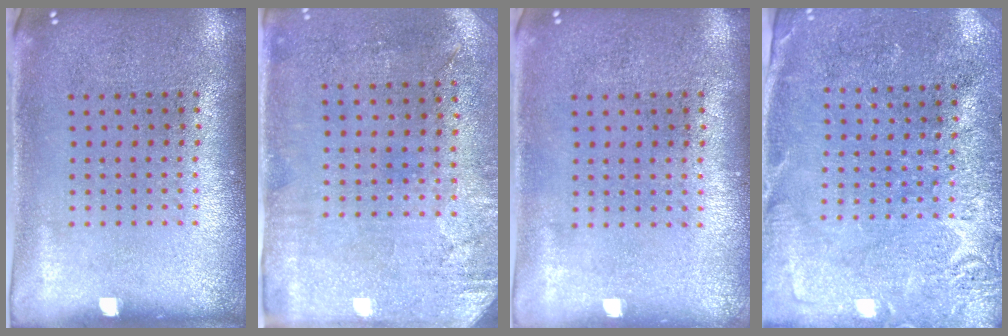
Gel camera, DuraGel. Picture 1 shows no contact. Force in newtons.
{"total": 2.9, "press": 2.4, "slide": 1.7}
{"total": 0.0}
{"total": 2.7, "press": 2.7, "slide": 0.4}